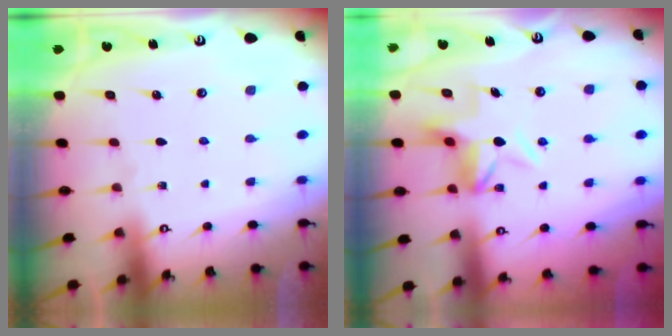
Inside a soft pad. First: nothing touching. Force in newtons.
{"total": 6.2, "press": 6.2, "slide": 0.4}